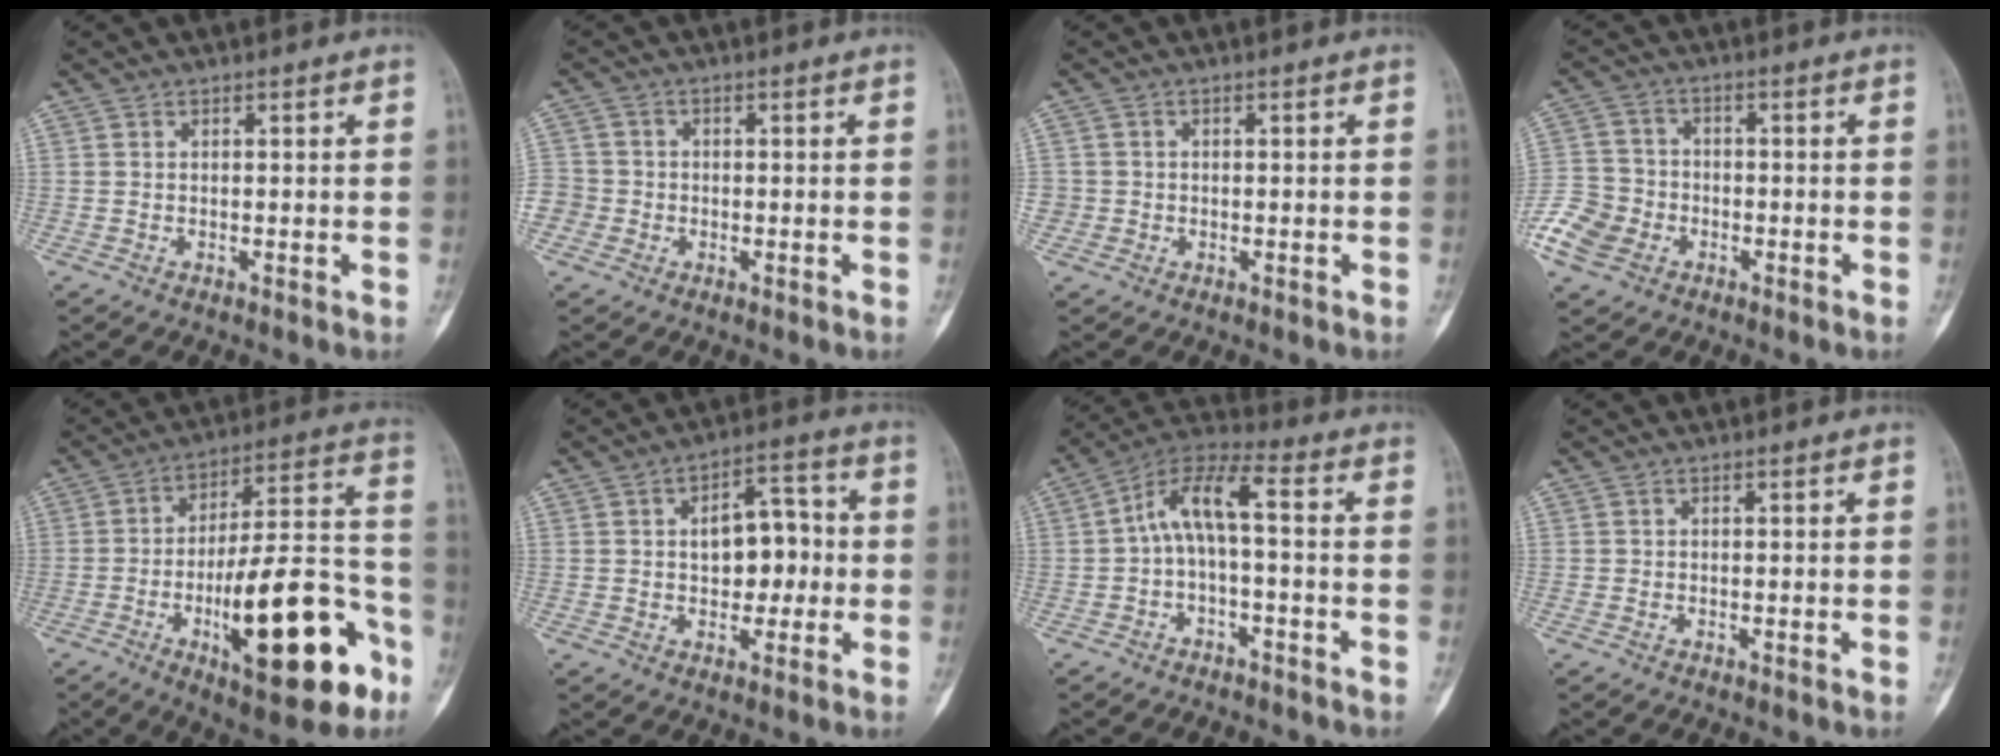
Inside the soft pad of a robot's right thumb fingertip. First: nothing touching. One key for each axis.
{"total": 5.0, "fx": -1.5, "fy": 4.7, "fz": 0.9, "tx": -0.011, "ty": 0.012, "tz": -0.032}
{"total": 3.1, "fx": -0.5, "fy": 3.1, "fz": 0.2, "tx": 0.014, "ty": 0.008, "tz": -0.011}
{"total": 9.1, "fx": -4.1, "fy": 7.1, "fz": 4.0, "tx": -0.072, "ty": 0.018, "tz": -0.082}
{"total": 24.9, "fx": -10.1, "fy": 8.2, "fz": 21.2, "tx": -0.296, "ty": 0.057, "tz": -0.144}
{"total": 9.2, "fx": 0.0, "fy": 5.8, "fz": 7.2, "tx": -0.071, "ty": 0.027, "tz": -0.005}
{"total": 8.6, "fx": -0.9, "fy": 2.9, "fz": 8.0, "tx": -0.154, "ty": 0.052, "tz": -0.022}
{"total": 0.0}